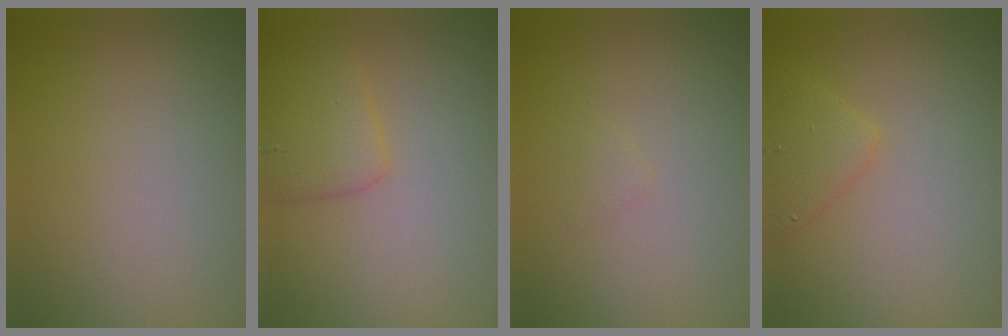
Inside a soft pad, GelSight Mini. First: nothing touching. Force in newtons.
{"total": 2.8, "press": 2.8, "slide": 0.1}
{"total": 0.6, "press": 0.6, "slide": 0.1}
{"total": 2.1, "press": 2.1, "slide": 0.1}